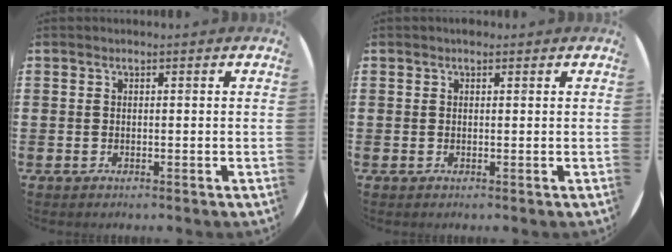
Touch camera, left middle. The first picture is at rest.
{"total": 0.6, "force": [0.5, 0.3, 0.1], "torque": [0.006, 0.000, 0.007]}